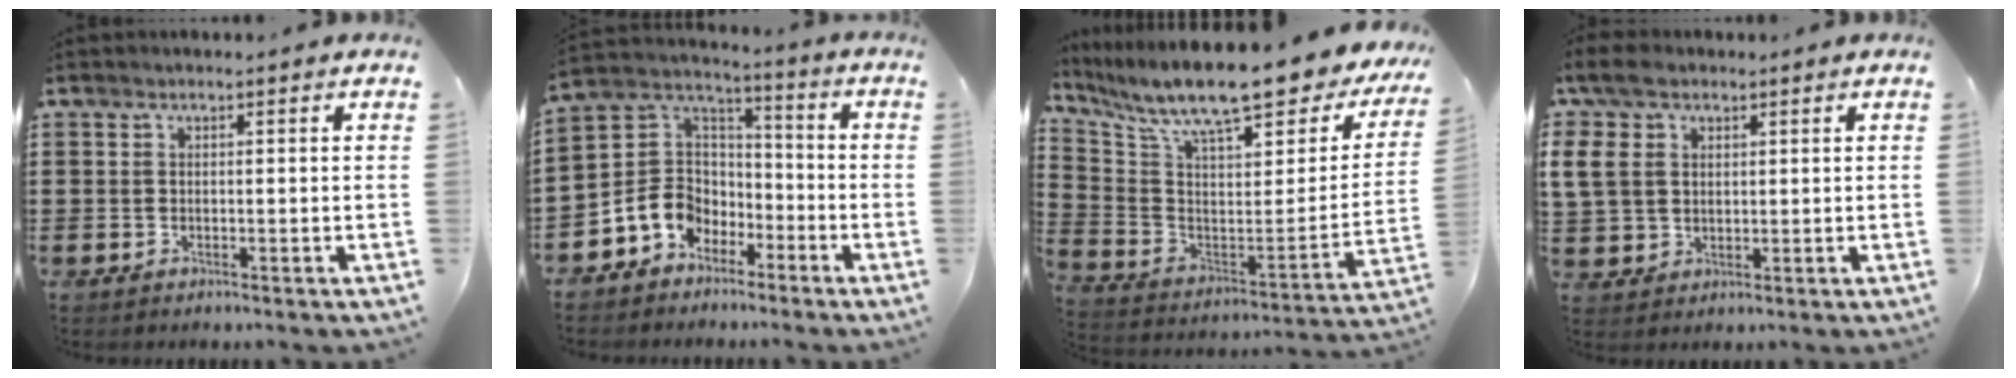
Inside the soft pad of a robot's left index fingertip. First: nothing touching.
{"total": 7.5, "force": [-3.8, 6.2, 1.8], "torque": [-0.080, 0.005, -0.079]}
{"total": 12.7, "force": [10.1, 2.1, 7.5], "torque": [-0.155, -0.080, 0.165]}
{"total": 7.7, "force": [3.2, 5.7, 4.1], "torque": [-0.120, 0.017, 0.058]}